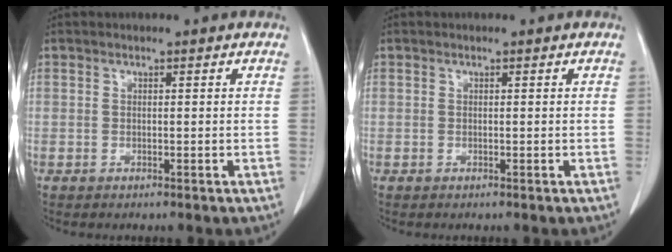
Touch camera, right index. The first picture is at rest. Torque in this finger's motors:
{"motor_torque": [0.00, 0.00, 0.00, 0.00]}